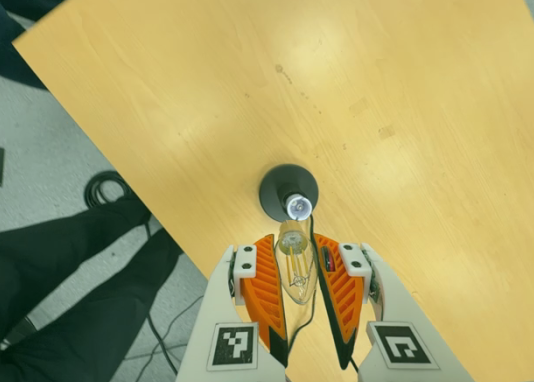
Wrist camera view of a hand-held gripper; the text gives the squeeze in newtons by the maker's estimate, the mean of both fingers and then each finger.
{"total": 12.9, "left": 14.0, "right": 11.8}